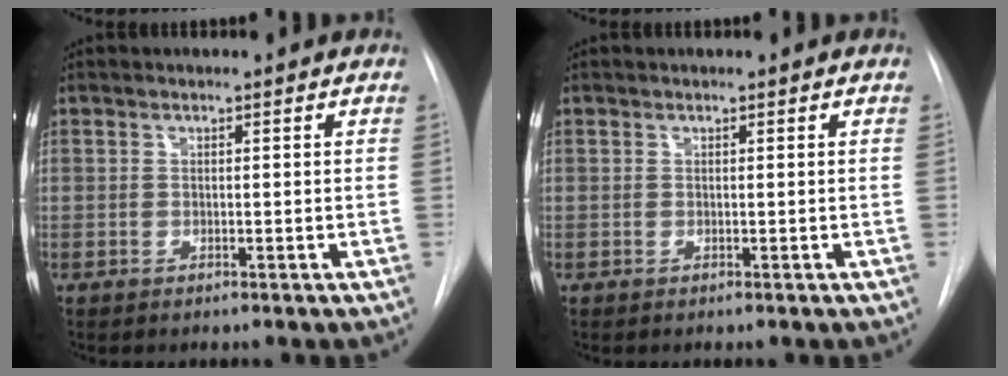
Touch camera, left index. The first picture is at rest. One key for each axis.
{"total": 0.0}